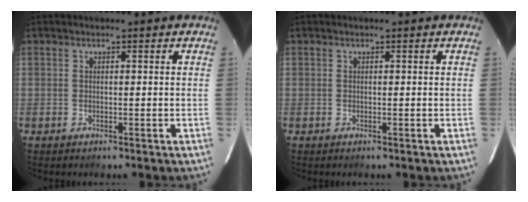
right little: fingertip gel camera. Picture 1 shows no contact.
{"total": 0.0}